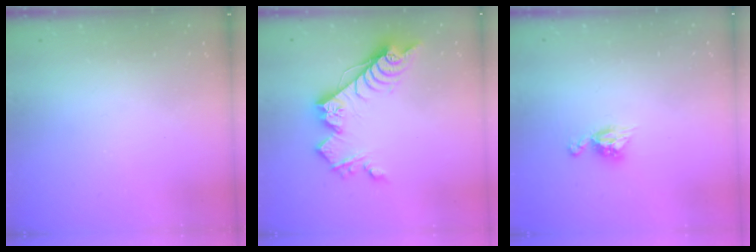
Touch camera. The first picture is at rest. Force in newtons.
{"total": 16.7, "press": 16.7, "slide": 0.3}
{"total": 7.9, "press": 7.9, "slide": 0.6}